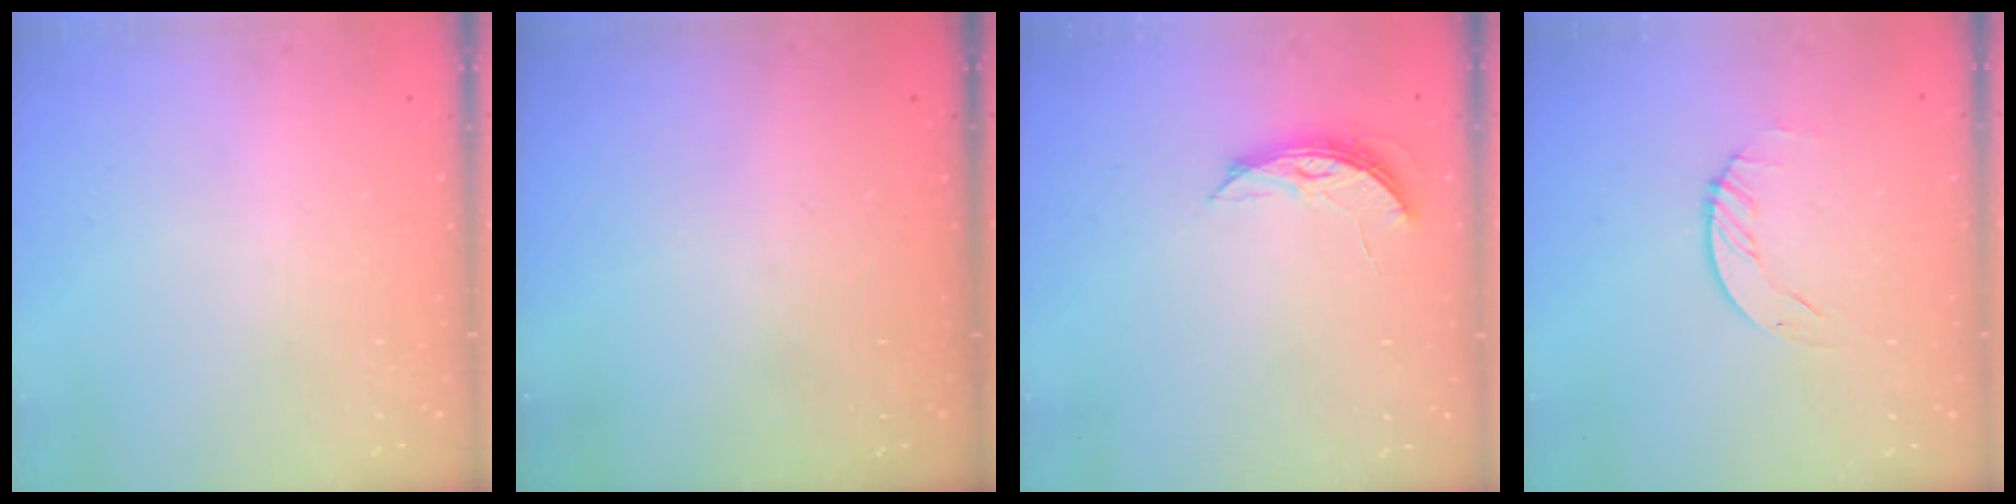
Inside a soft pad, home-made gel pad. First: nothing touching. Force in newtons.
{"total": 0.0}
{"total": 4.6, "press": 4.5, "slide": 0.4}
{"total": 1.9, "press": 1.9, "slide": 0.2}